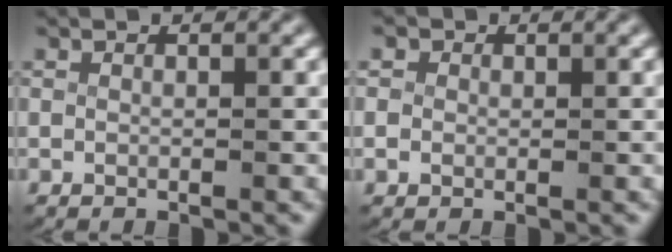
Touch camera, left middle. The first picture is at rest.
{"total": 1.7, "force": [0.2, 1.6, 0.4], "torque": [-0.022, -0.006, 0.006]}